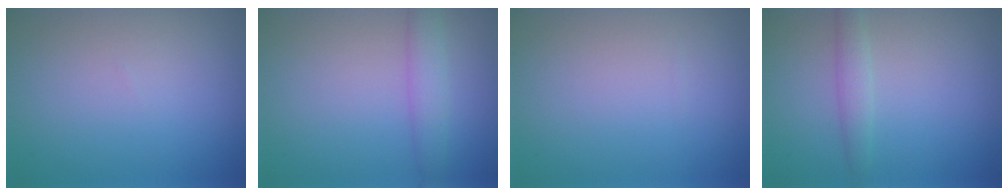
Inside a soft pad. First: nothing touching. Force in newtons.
{"total": 2.6, "press": 2.6, "slide": 0.0}
{"total": 0.0}
{"total": 1.6, "press": 1.6, "slide": 0.0}